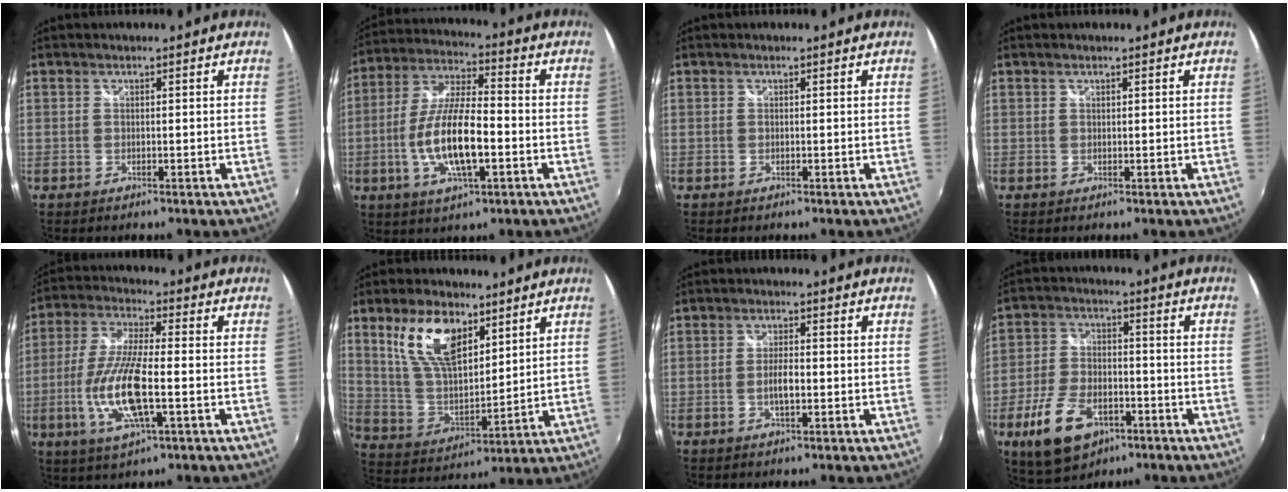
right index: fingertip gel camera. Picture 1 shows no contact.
{"total": 14.4, "force": [-3.6, 4.4, 13.3], "torque": [-0.269, -0.005, -0.066]}
{"total": 0.0}
{"total": 0.0}
{"total": 14.2, "force": [-3.5, 3.8, 13.2], "torque": [-0.276, -0.012, -0.068]}
{"total": 14.2, "force": [7.8, 6.7, 9.8], "torque": [-0.192, 0.011, 0.160]}
{"total": 3.5, "force": [-0.8, 1.0, 3.2], "torque": [-0.062, 0.000, -0.016]}
{"total": 13.8, "force": [-6.8, 7.9, 9.0], "torque": [-0.200, -0.008, -0.113]}